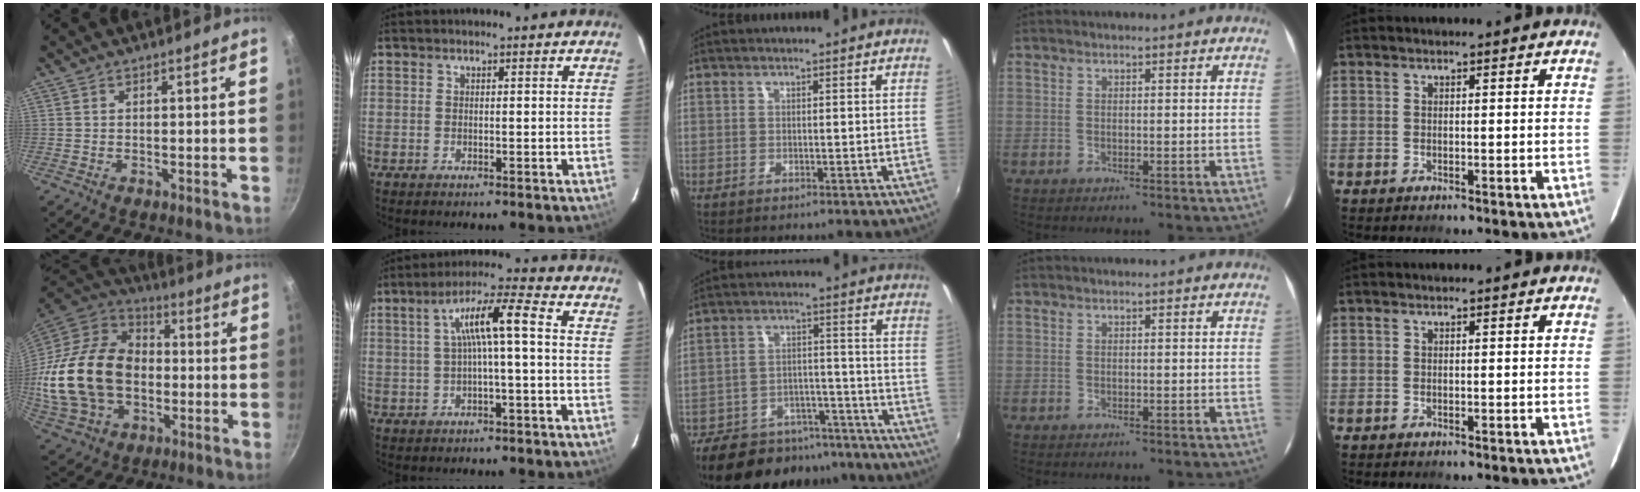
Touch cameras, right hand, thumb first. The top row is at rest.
{"thumb": {"total": 26.6, "force": [-2.0, 19.0, 18.4], "torque": [-0.343, 0.032, -0.026]}, "index": {"total": 7.7, "force": [0.0, 0.5, 7.7], "torque": [-0.143, 0.022, 0.006]}, "middle": {"total": 19.1, "force": [-17.1, 3.5, 7.7], "torque": [-0.149, -0.010, -0.225]}}